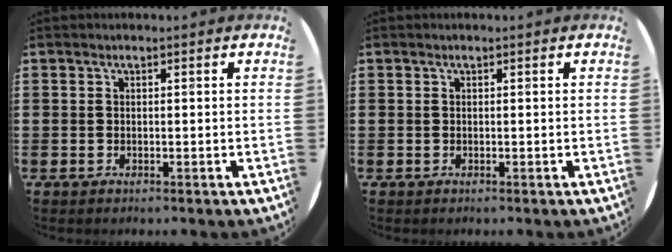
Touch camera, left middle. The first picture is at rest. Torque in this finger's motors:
{"motor_torque": [0.00, 0.00, 0.00, 0.00]}